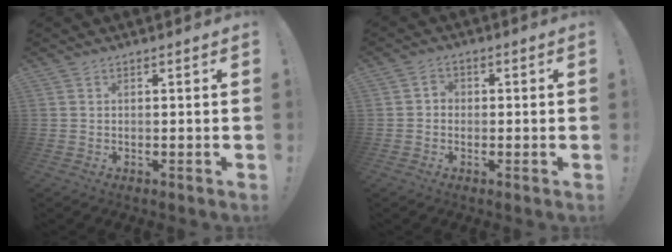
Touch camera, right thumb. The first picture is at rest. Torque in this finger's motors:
{"motor_torque": [0.12, -0.03, -0.17, -0.05, -0.06]}